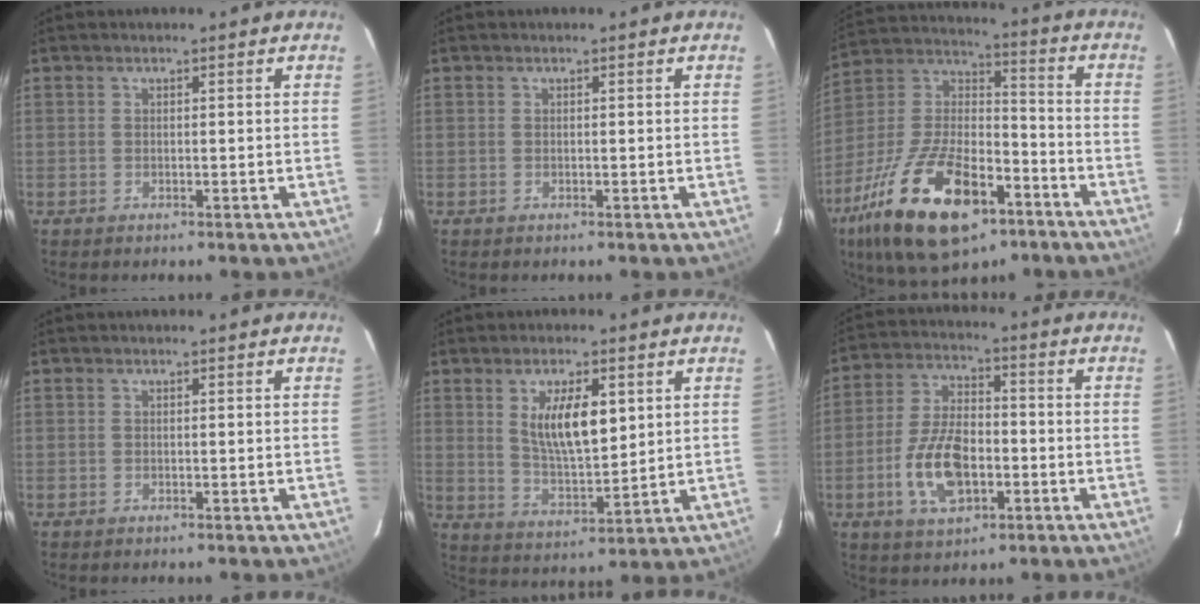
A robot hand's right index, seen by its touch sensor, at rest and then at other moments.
{"total": 0.0}
{"total": 24.1, "force": [-13.5, 10.7, 16.9], "torque": [-0.337, -0.013, -0.225]}
{"total": 0.0}
{"total": 9.3, "force": [3.5, 3.1, 8.0], "torque": [-0.143, -0.007, 0.076]}
{"total": 12.3, "force": [-3.8, 6.5, 9.7], "torque": [-0.198, 0.006, -0.062]}